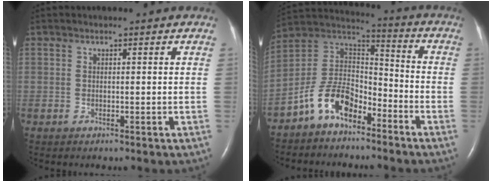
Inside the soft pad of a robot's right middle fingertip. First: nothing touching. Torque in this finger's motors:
{"motor_torque": [1.35, -0.79, 0.29, 0.10]}